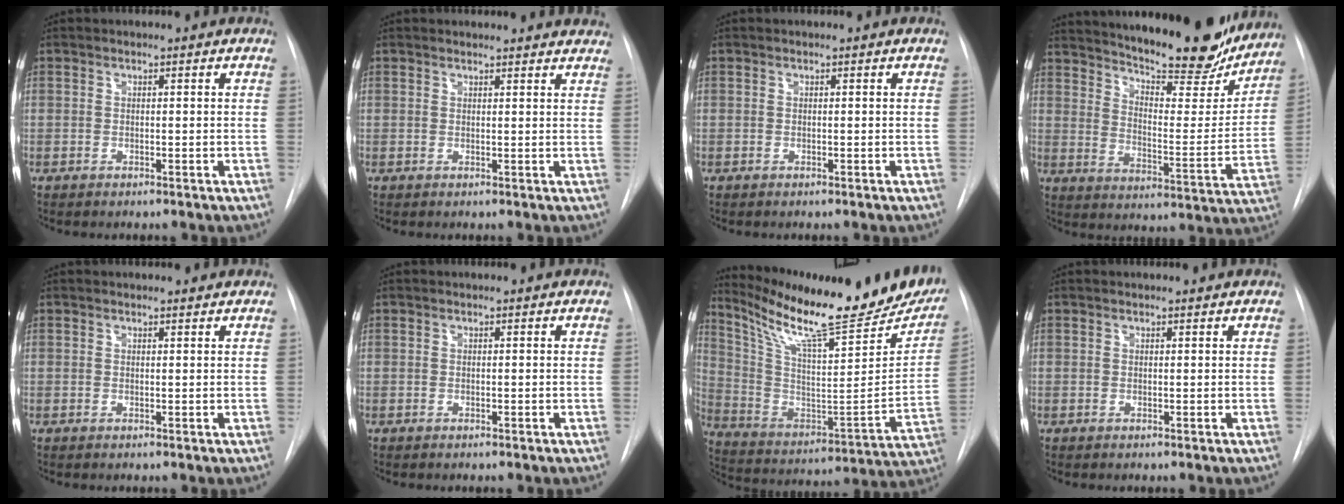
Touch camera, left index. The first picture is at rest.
{"total": 10.3, "force": [10.0, 1.6, 1.8], "torque": [0.001, -0.002, 0.089]}
{"total": 0.0}
{"total": 24.6, "force": [21.5, 5.0, 10.8], "torque": [-0.171, -0.042, 0.287]}
{"total": 1.3, "force": [1.2, 0.2, 0.2], "torque": [-0.010, 0.002, 0.015]}
{"total": 0.0}
{"total": 29.3, "force": [23.4, 4.9, 17.0], "torque": [-0.281, -0.043, 0.339]}
{"total": 0.7, "force": [0.7, 0.1, 0.1], "torque": [-0.008, 0.002, 0.009]}